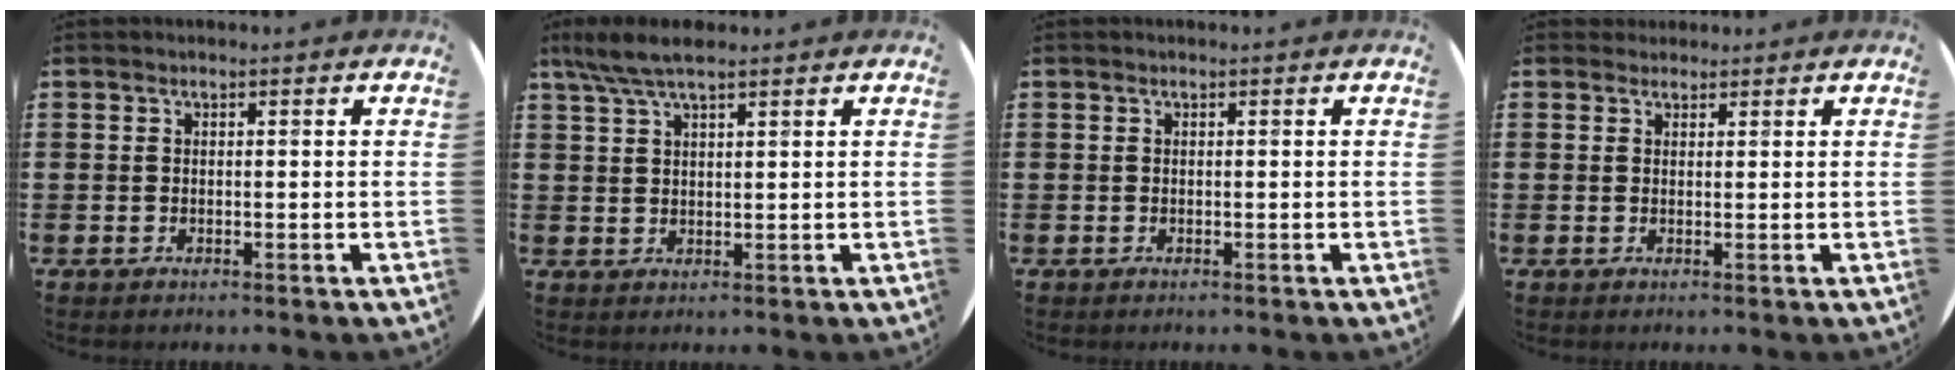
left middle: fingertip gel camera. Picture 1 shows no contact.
{"total": 4.9, "force": [3.8, 1.0, 3.0], "torque": [-0.067, 0.000, 0.068]}
{"total": 0.0}
{"total": 1.1, "force": [1.0, 0.4, -0.2], "torque": [0.009, -0.001, 0.020]}